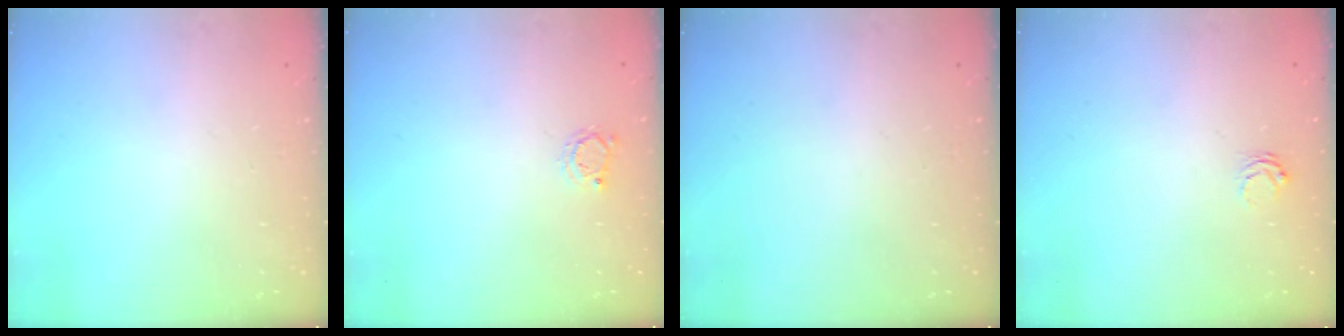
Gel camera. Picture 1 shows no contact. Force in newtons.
{"total": 2.6, "press": 2.6, "slide": 0.4}
{"total": 0.0}
{"total": 2.5, "press": 2.5, "slide": 0.2}